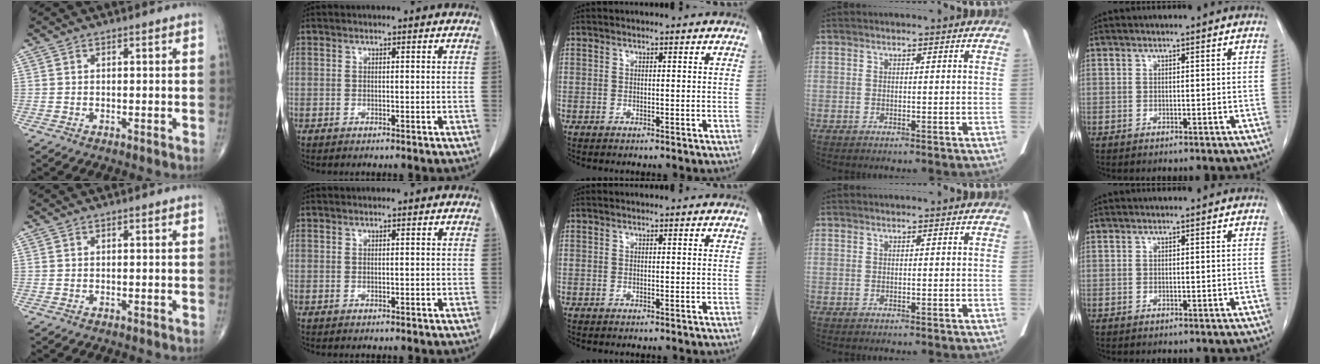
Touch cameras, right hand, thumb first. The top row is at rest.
{}